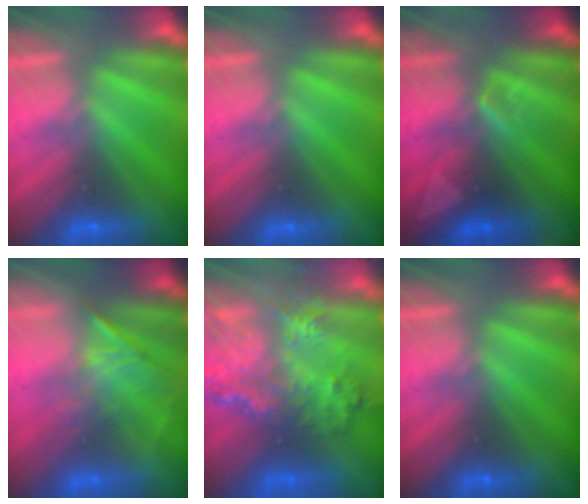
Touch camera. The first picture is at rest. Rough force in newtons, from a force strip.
{"total": 0.0}
{"total": 2.4}
{"total": 1.2}
{"total": 7.8}
{"total": 0.0}